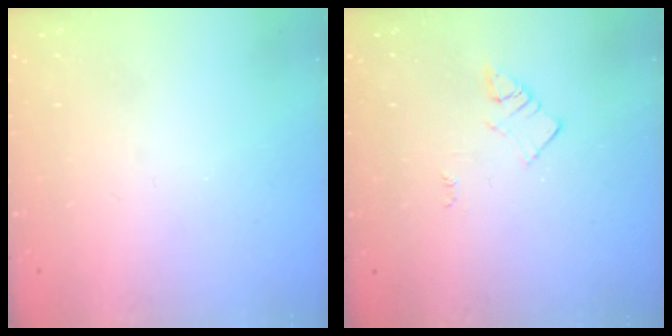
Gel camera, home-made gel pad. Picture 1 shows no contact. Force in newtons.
{"total": 2.1, "press": 2.1, "slide": 0.3}